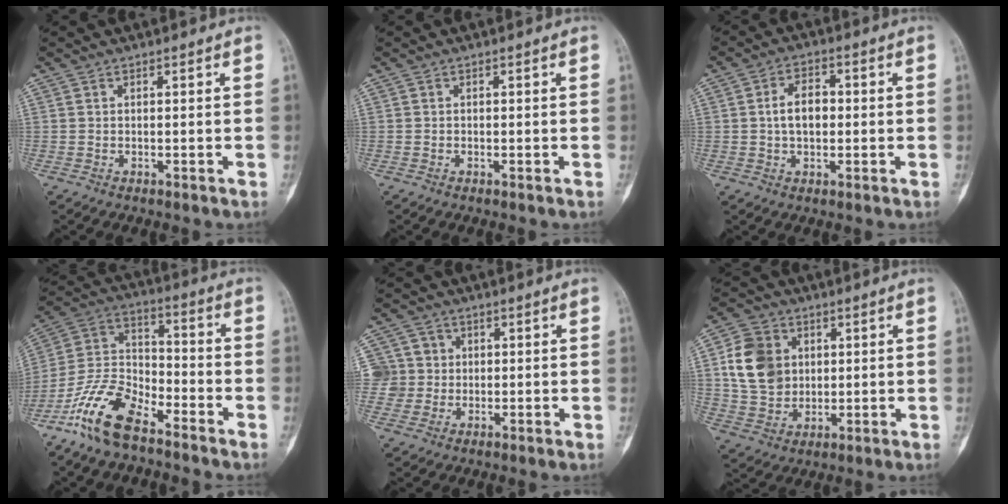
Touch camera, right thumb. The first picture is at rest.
{"total": 0.0}
{"total": 6.3, "force": [0.2, 4.1, 4.8], "torque": [-0.074, 0.016, -0.001]}
{"total": 14.3, "force": [-9.8, 6.0, 8.5], "torque": [-0.165, 0.061, -0.198]}
{"total": 6.4, "force": [0.6, 6.3, 0.4], "torque": [0.026, 0.013, 0.007]}
{"total": 12.3, "force": [2.5, 10.0, 6.7], "torque": [-0.099, -0.003, 0.049]}